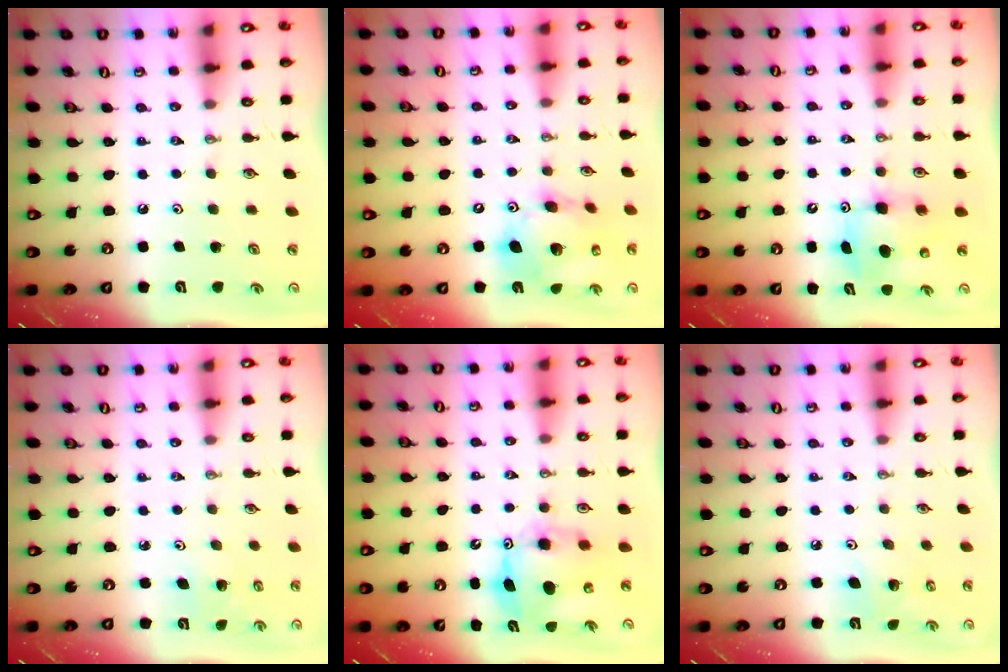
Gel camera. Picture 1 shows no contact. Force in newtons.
{"total": 16.0, "press": 15.7, "slide": 3.1}
{"total": 8.6, "press": 8.4, "slide": 1.8}
{"total": 2.9, "press": 2.9, "slide": 0.3}
{"total": 10.4, "press": 10.3, "slide": 0.7}
{"total": 6.2, "press": 6.0, "slide": 1.7}